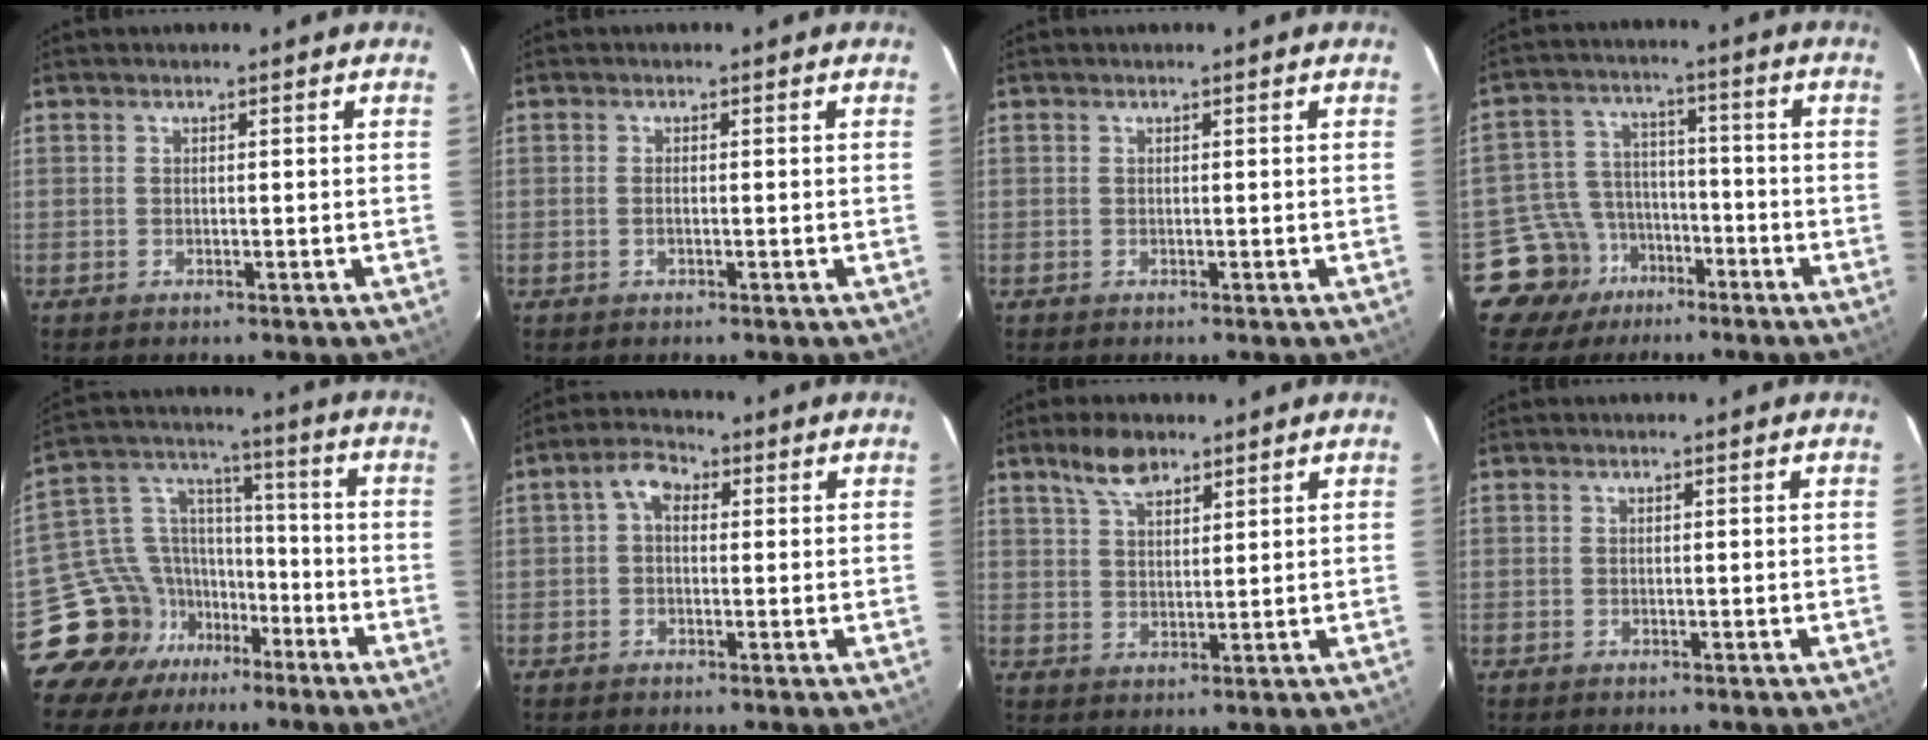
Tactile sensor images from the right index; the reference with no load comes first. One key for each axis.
{"total": 0.7, "fx": -0.2, "fy": 0.3, "fz": 0.6, "tx": -0.012, "ty": 0.003, "tz": -0.003}
{"total": 0.0}
{"total": 9.7, "fx": -6.3, "fy": 7.3, "fz": 0.2, "tx": -0.028, "ty": 0.039, "tz": -0.100}
{"total": 13.7, "fx": -9.1, "fy": 10.0, "fz": 2.4, "tx": -0.070, "ty": 0.064, "tz": -0.154}
{"total": 3.7, "fx": 0.5, "fy": 2.7, "fz": 2.6, "tx": -0.048, "ty": 0.018, "tz": 0.006}
{"total": 5.9, "fx": 4.3, "fy": 2.3, "fz": 3.2, "tx": -0.056, "ty": 0.009, "tz": 0.081}
{"total": 0.0}